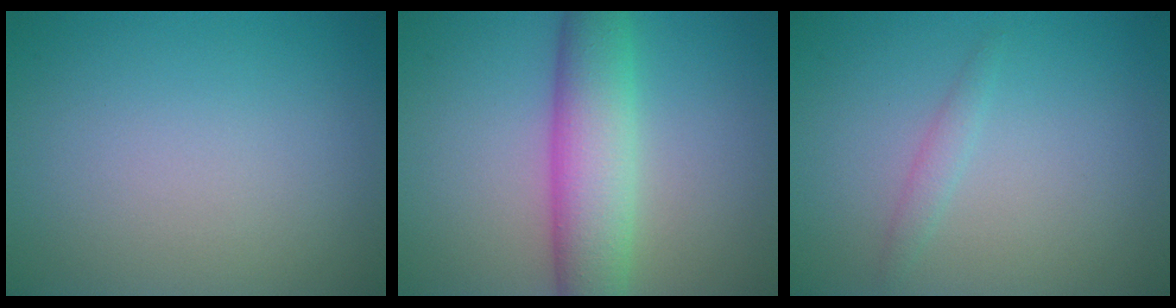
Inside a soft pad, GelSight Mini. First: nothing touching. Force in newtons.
{"total": 6.7, "press": 6.6, "slide": 0.3}
{"total": 1.1, "press": 1.1, "slide": 0.1}